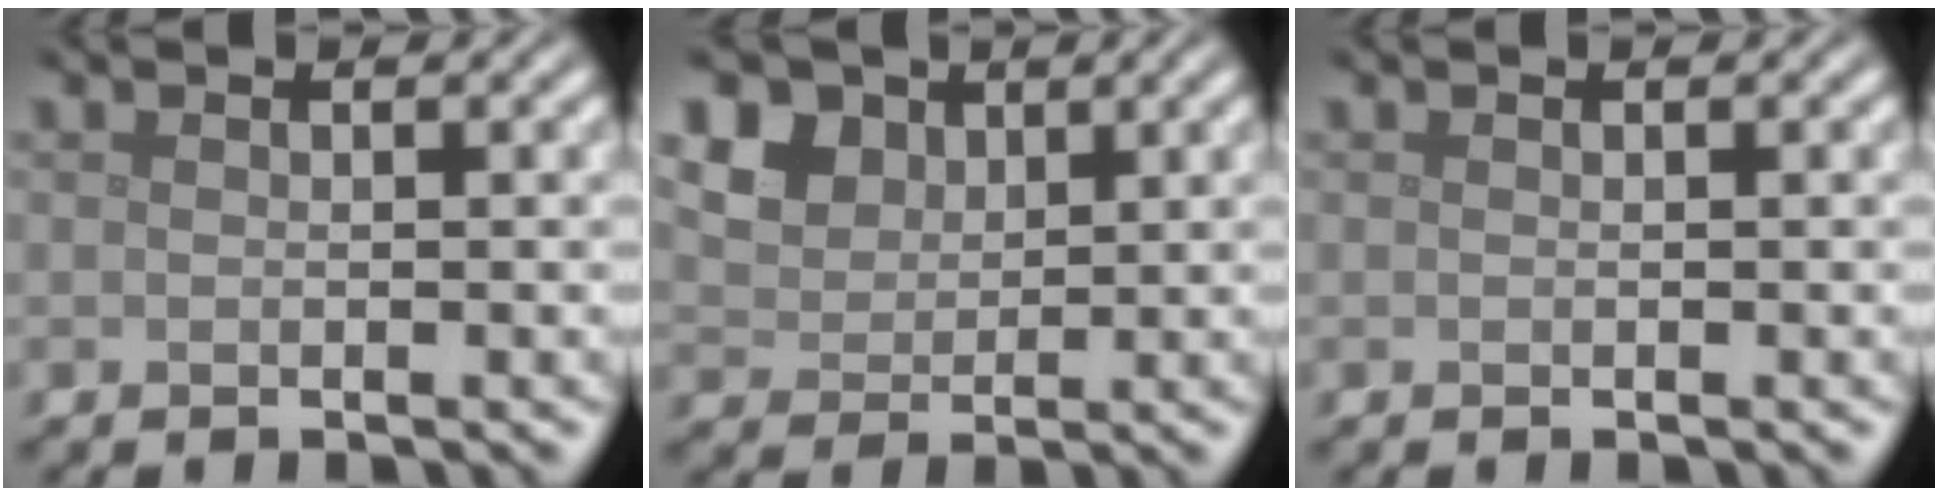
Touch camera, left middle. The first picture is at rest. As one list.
[{"total": 7.9, "force": [4.3, 5.8, 3.4], "torque": [-0.102, 0.019, 0.073]}, {"total": 0.0}]